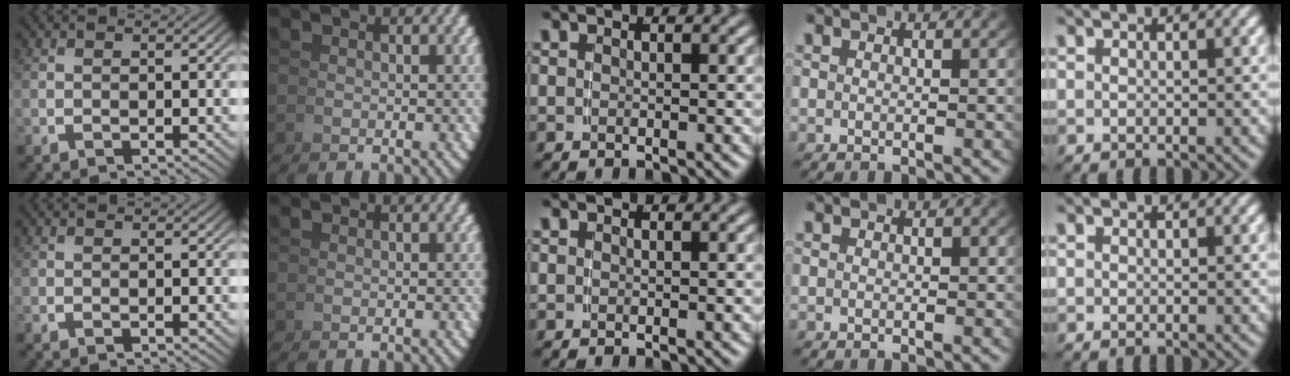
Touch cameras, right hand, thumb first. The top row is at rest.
{}